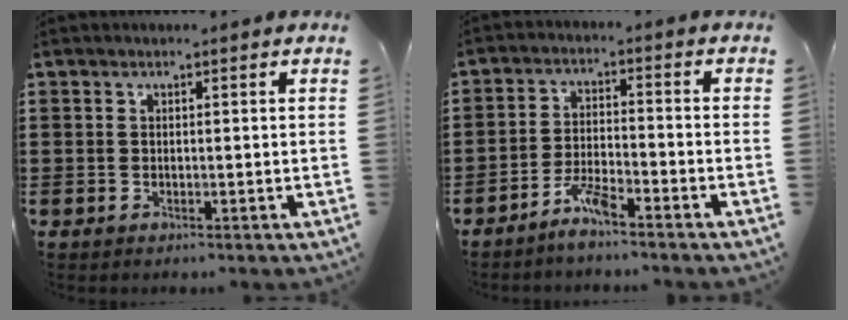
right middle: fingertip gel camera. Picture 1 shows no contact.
{"total": 4.3, "force": [-3.6, 0.4, 2.4], "torque": [-0.056, 0.004, -0.072]}